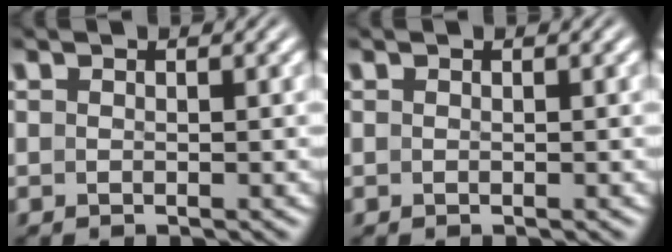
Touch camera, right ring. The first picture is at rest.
{"total": 0.0}